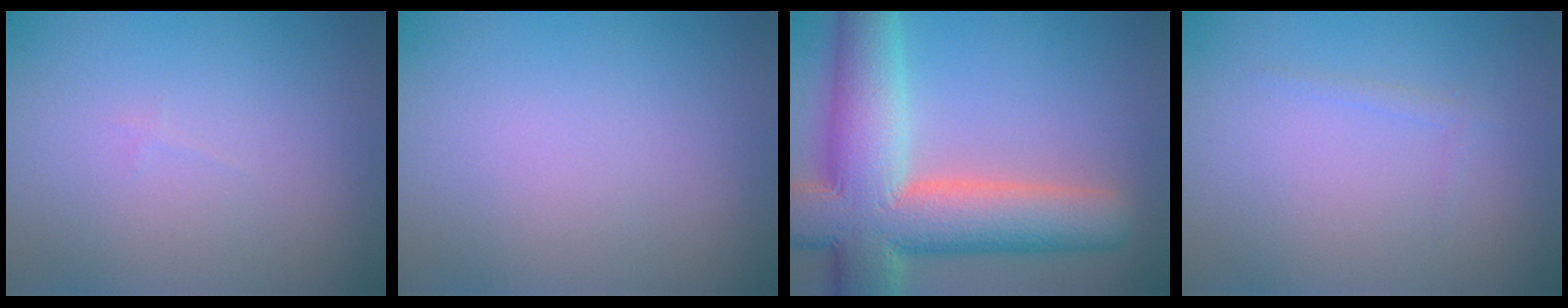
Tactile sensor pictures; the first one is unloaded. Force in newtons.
{"total": 0.0}
{"total": 13.3, "press": 13.2, "slide": 1.0}
{"total": 0.7, "press": 0.7, "slide": 0.0}